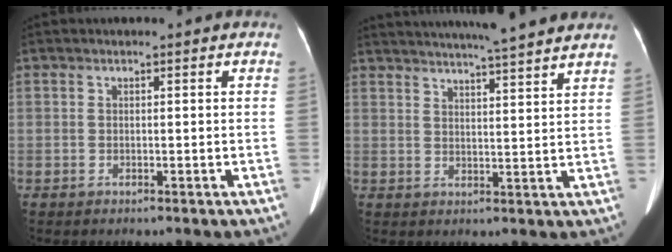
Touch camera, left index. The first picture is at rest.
{"total": 16.0, "force": [14.4, -0.2, 6.9], "torque": [-0.118, 0.006, 0.191]}